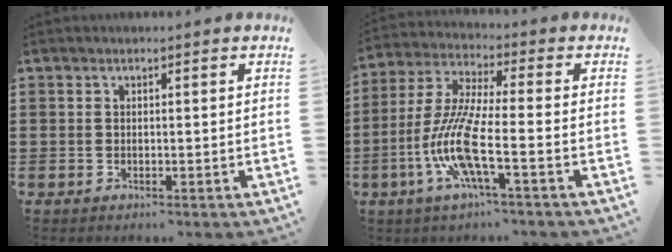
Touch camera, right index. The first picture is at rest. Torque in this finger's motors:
{"motor_torque": [2.14, 0.00, 1.05, 0.21]}